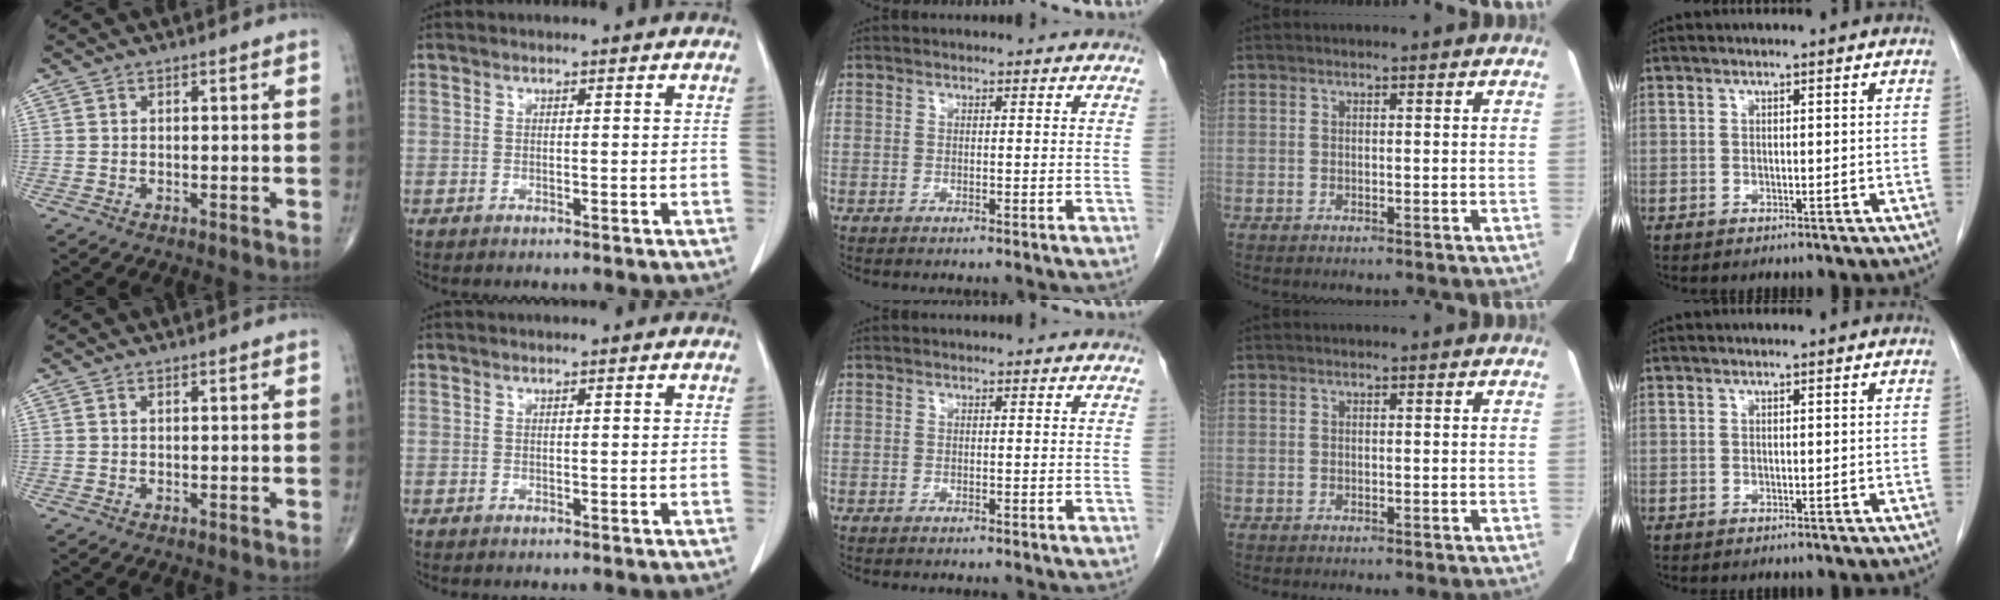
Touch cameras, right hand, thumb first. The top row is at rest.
{}